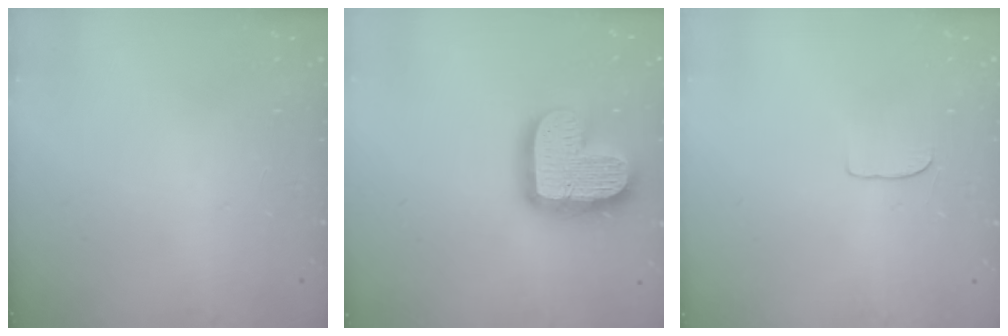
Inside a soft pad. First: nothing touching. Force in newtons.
{"total": 17.8, "press": 17.8, "slide": 1.3}
{"total": 4.9, "press": 4.9, "slide": 0.5}